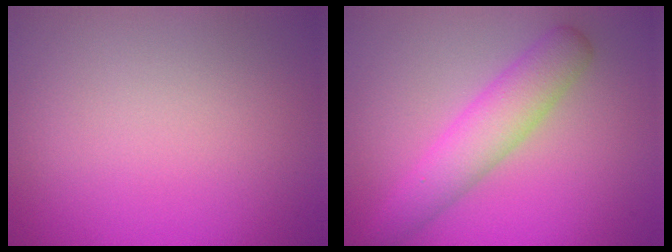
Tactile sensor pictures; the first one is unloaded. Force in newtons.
{"total": 4.3, "press": 4.3, "slide": 0.2}